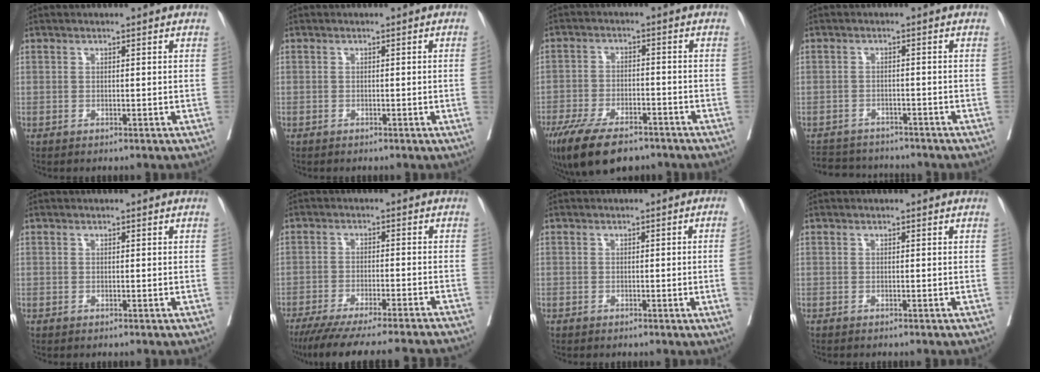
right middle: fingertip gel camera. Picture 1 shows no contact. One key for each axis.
{"total": 1.1, "fx": -0.3, "fy": -0.4, "fz": 1.0, "tx": -0.012, "ty": -0.001, "tz": -0.005}
{"total": 12.8, "fx": -9.4, "fy": 4.5, "fz": 7.5, "tx": -0.141, "ty": -0.019, "tz": -0.152}
{"total": 6.9, "fx": -6.6, "fy": 2.0, "fz": 0.6, "tx": -0.009, "ty": 0.005, "tz": -0.097}
{"total": 0.0}
{"total": 21.0, "fx": -18.9, "fy": 0.3, "fz": 9.2, "tx": -0.119, "ty": -0.054, "tz": -0.260}
{"total": 3.5, "fx": -0.7, "fy": -0.9, "fz": 3.3, "tx": -0.046, "ty": -0.002, "tz": -0.007}
{"total": 0.9, "fx": -0.8, "fy": 0.0, "fz": 0.3, "tx": -0.005, "ty": -0.002, "tz": -0.013}